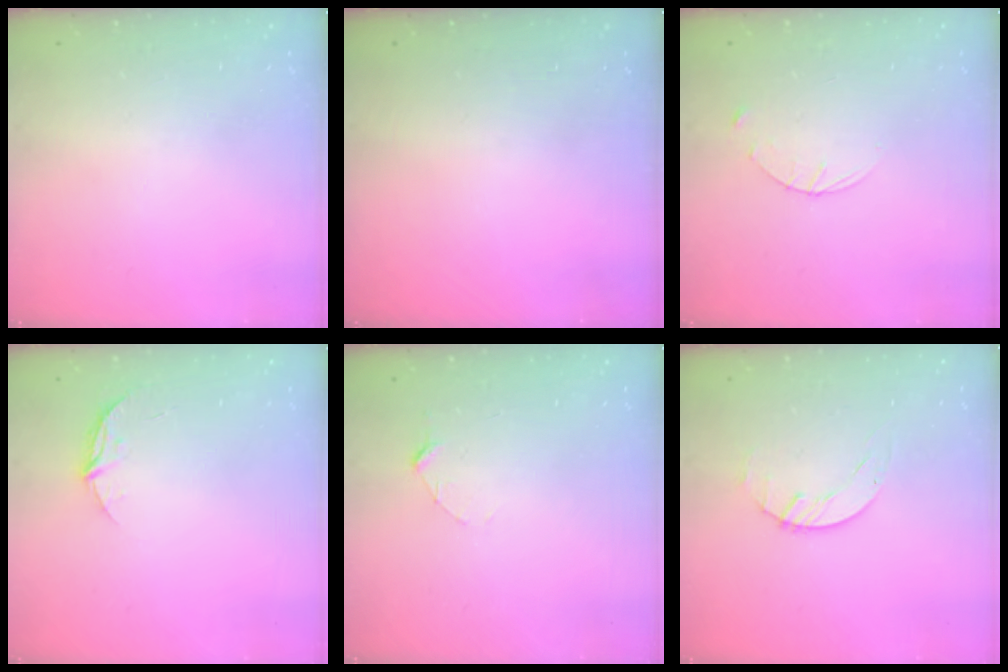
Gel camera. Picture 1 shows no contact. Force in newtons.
{"total": 0.0}
{"total": 3.6, "press": 3.5, "slide": 0.4}
{"total": 5.3, "press": 5.3, "slide": 0.5}
{"total": 2.9, "press": 2.9, "slide": 0.3}
{"total": 0.6, "press": 0.6, "slide": 0.1}